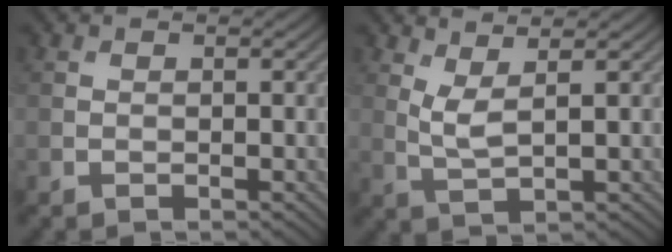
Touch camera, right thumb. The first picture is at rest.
{"total": 2.8, "force": [1.6, 0.5, 2.3], "torque": [-0.058, -0.003, 0.038]}